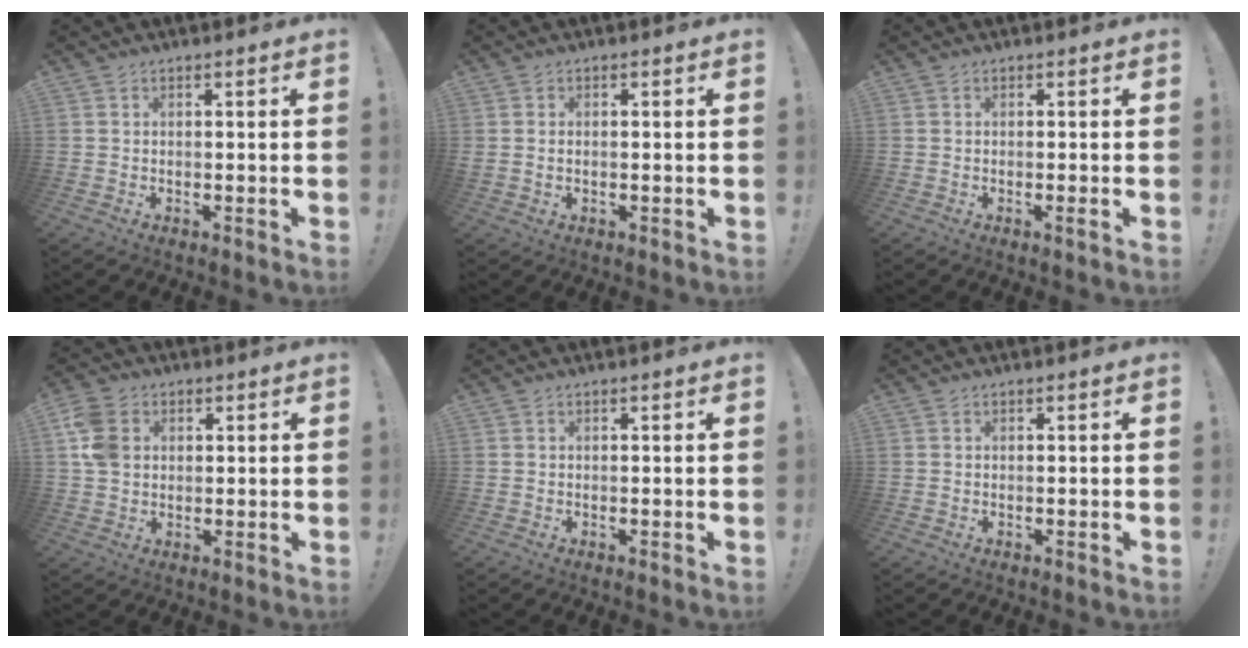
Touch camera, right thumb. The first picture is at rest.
{"total": 0.7, "force": [0.0, 0.4, 0.6], "torque": [-0.013, 0.000, 0.001]}
{"total": 1.4, "force": [-0.3, -0.1, 1.3], "torque": [-0.030, 0.001, -0.004]}
{"total": 9.2, "force": [2.1, 7.2, 5.4], "torque": [-0.110, 0.008, 0.045]}
{"total": 0.0}
{"total": 0.0}